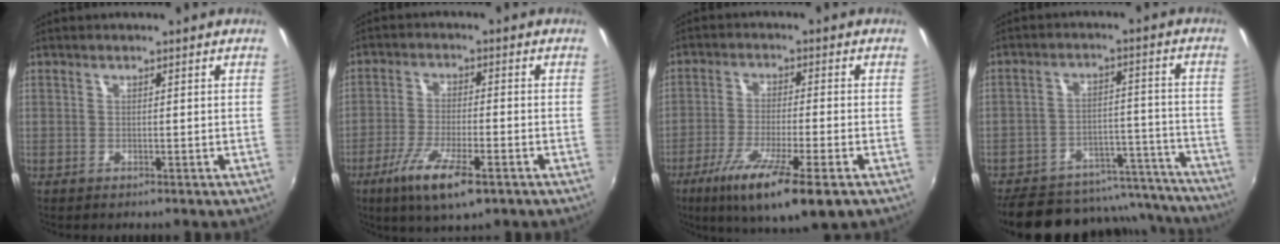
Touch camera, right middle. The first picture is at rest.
{"total": 10.1, "force": [-5.8, 2.2, 8.0], "torque": [-0.169, -0.024, -0.104]}
{"total": 13.1, "force": [-7.2, 1.7, 10.8], "torque": [-0.208, -0.038, -0.127]}
{"total": 21.9, "force": [-18.6, 9.4, 6.7], "torque": [-0.133, 0.059, -0.226]}